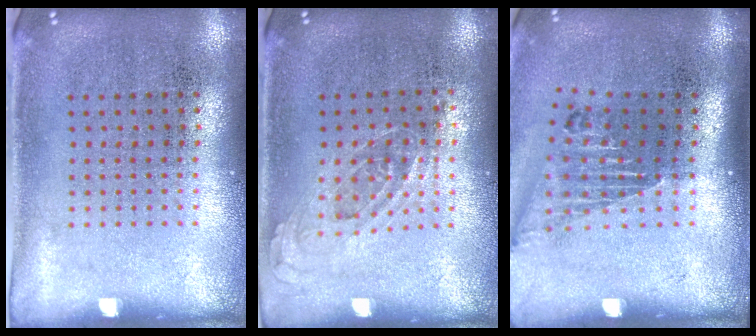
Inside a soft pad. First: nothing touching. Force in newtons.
{"total": 0.8, "press": 0.7, "slide": 0.4}
{"total": 1.6, "press": 1.2, "slide": 1.0}